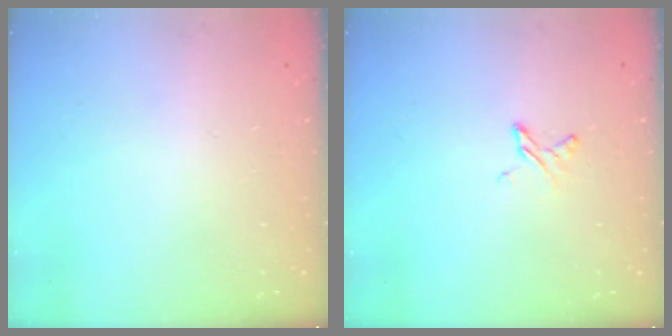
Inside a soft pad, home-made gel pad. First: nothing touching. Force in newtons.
{"total": 3.9, "press": 3.8, "slide": 0.5}